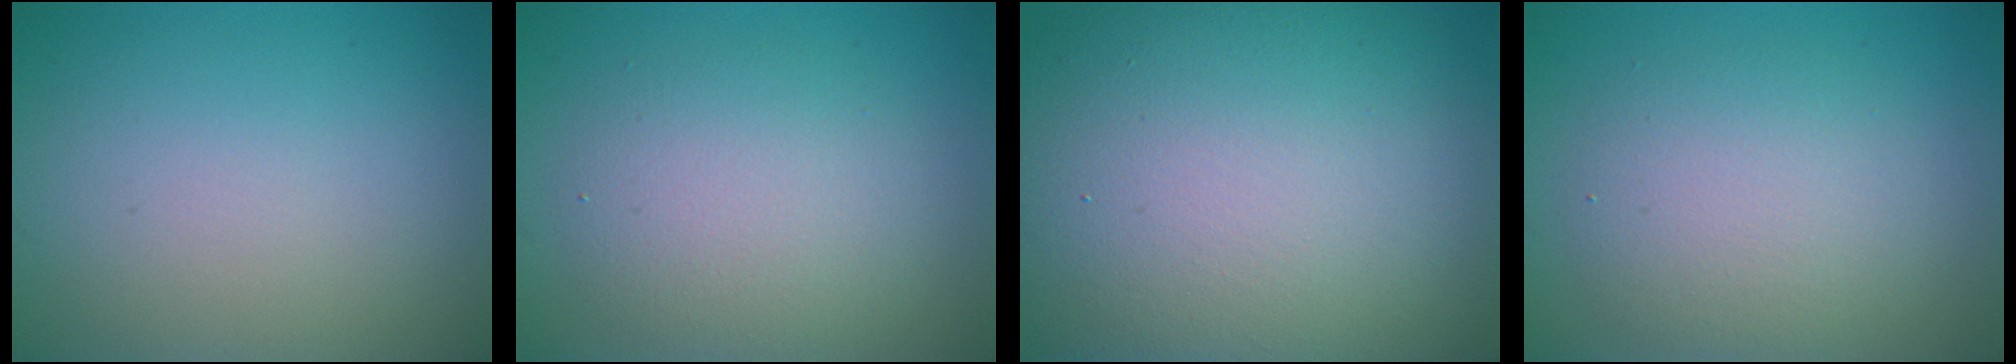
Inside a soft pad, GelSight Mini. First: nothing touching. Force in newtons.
{"total": 4.6, "press": 4.6, "slide": 0.2}
{"total": 17.8, "press": 17.8, "slide": 0.6}
{"total": 4.5, "press": 4.5, "slide": 0.2}